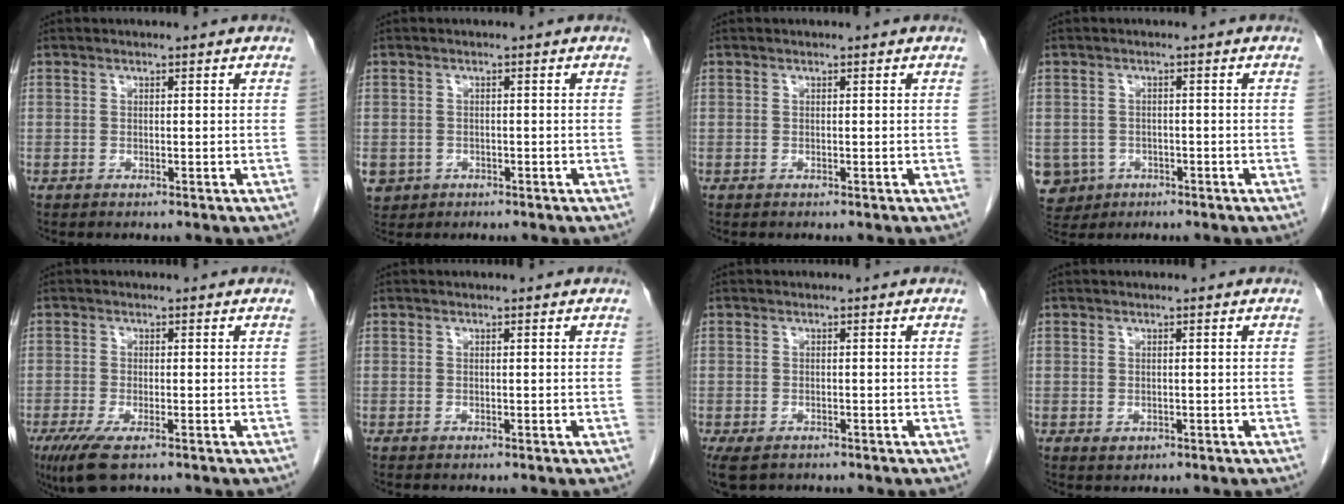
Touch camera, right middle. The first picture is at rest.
{"total": 4.7, "force": [-2.2, 4.0, 1.0], "torque": [-0.025, 0.001, -0.031]}
{"total": 0.0}
{"total": 6.5, "force": [-2.8, 5.8, 0.9], "torque": [-0.032, 0.005, -0.040]}
{"total": 5.3, "force": [-3.2, 1.2, 4.0], "torque": [-0.079, -0.017, -0.053]}
{"total": 0.0}
{"total": 3.9, "force": [-2.7, 2.0, 1.9], "torque": [-0.040, -0.009, -0.040]}
{"total": 1.0, "force": [-0.3, 0.8, 0.6], "torque": [-0.010, -0.001, 0.001]}